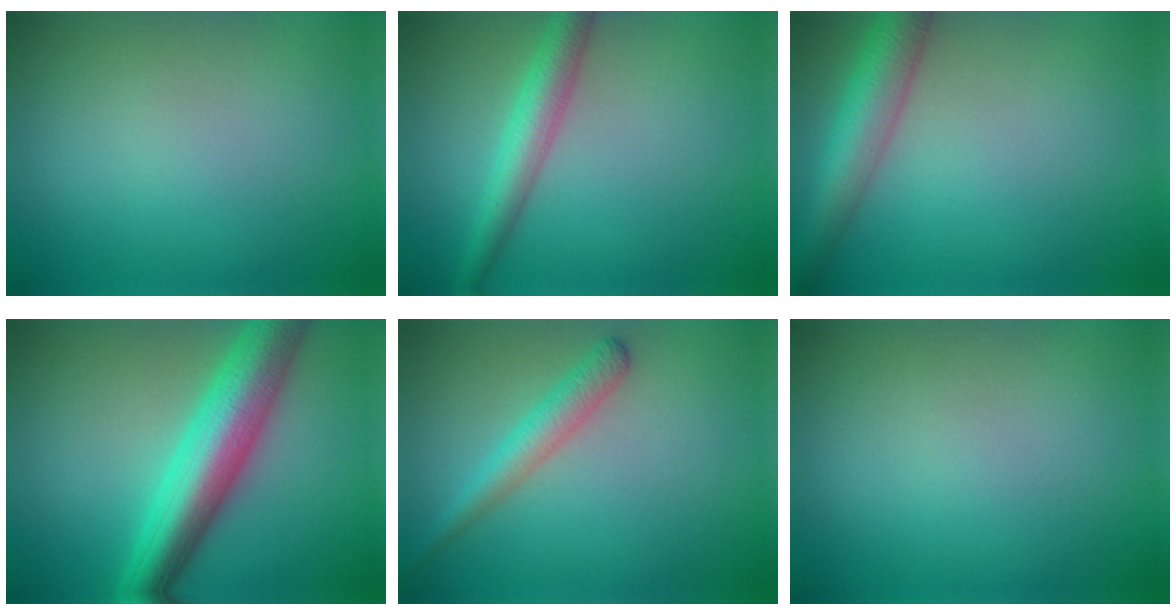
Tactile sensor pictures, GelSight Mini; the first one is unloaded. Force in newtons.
{"total": 3.7, "press": 3.7, "slide": 0.1}
{"total": 5.7, "press": 5.7, "slide": 0.2}
{"total": 8.8, "press": 8.7, "slide": 0.3}
{"total": 2.7, "press": 2.7, "slide": 0.1}
{"total": 0.0}